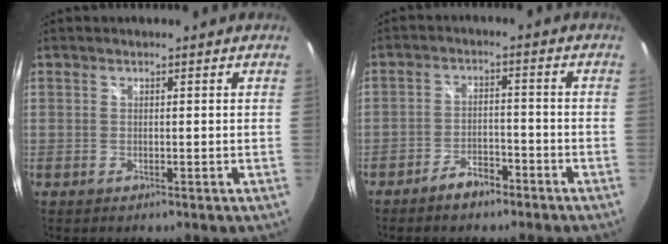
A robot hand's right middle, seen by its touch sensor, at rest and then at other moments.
{"total": 4.8, "force": [-3.8, 1.8, 2.3], "torque": [-0.058, 0.009, -0.058]}